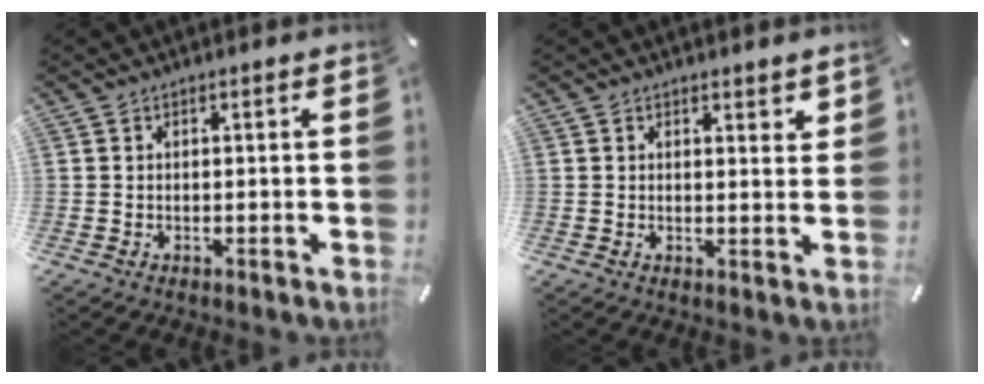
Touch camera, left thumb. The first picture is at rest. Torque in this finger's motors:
{"motor_torque": [0.04, -0.28, 0.08, 0.15, -0.01]}